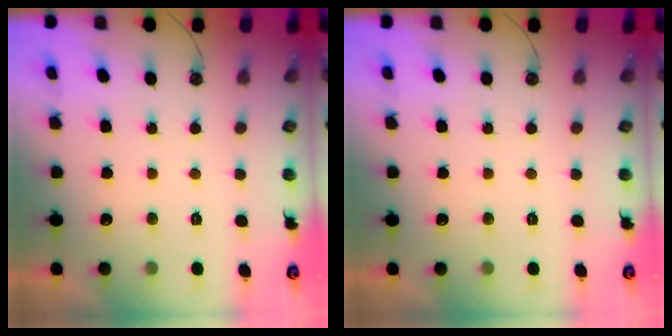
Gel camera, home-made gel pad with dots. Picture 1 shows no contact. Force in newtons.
{"total": 0.0}